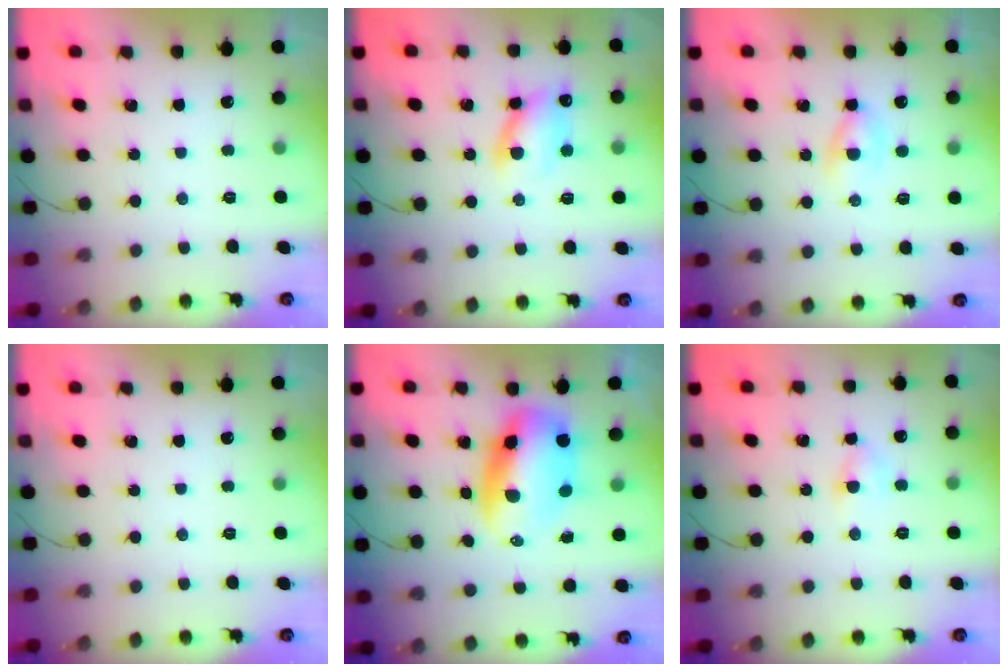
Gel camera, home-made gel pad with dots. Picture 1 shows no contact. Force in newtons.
{"total": 10.4, "press": 10.3, "slide": 1.3}
{"total": 2.6, "press": 2.4, "slide": 1.0}
{"total": 0.0}
{"total": 9.8, "press": 9.5, "slide": 2.5}
{"total": 4.4, "press": 4.3, "slide": 1.2}